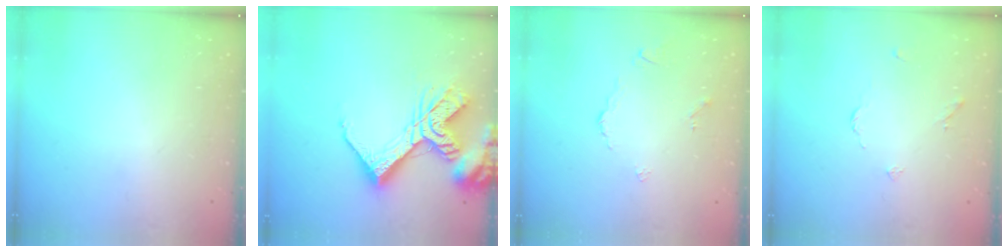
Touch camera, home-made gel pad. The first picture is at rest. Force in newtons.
{"total": 19.5, "press": 19.4, "slide": 2.2}
{"total": 2.7, "press": 2.6, "slide": 0.6}
{"total": 3.3, "press": 3.2, "slide": 0.5}